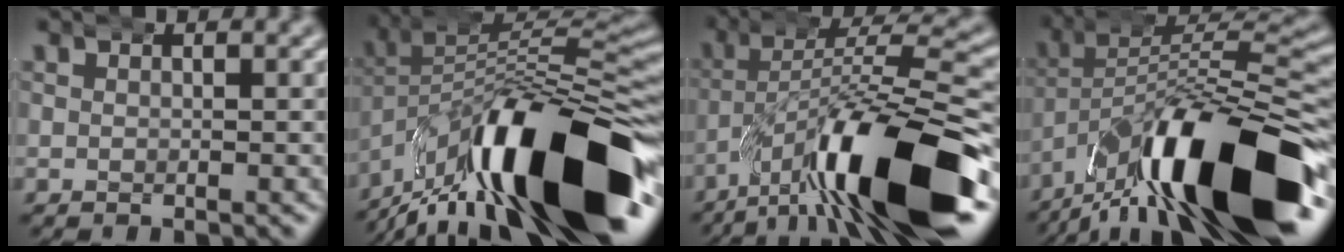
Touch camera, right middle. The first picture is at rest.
{"total": 17.5, "force": [-7.8, 7.1, 13.9], "torque": [-0.215, -0.011, -0.118]}
{"total": 14.1, "force": [-7.5, 3.0, 11.5], "torque": [-0.186, -0.001, -0.116]}
{"total": 16.5, "force": [-8.2, 5.6, 13.2], "torque": [-0.211, -0.013, -0.123]}